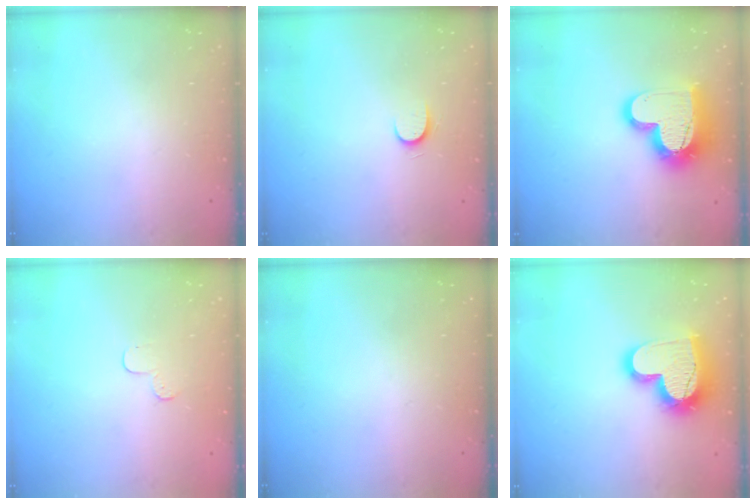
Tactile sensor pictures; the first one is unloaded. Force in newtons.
{"total": 5.2, "press": 5.2, "slide": 0.6}
{"total": 17.1, "press": 17.0, "slide": 1.4}
{"total": 3.2, "press": 3.2, "slide": 0.3}
{"total": 0.0}
{"total": 18.5, "press": 18.4, "slide": 1.6}